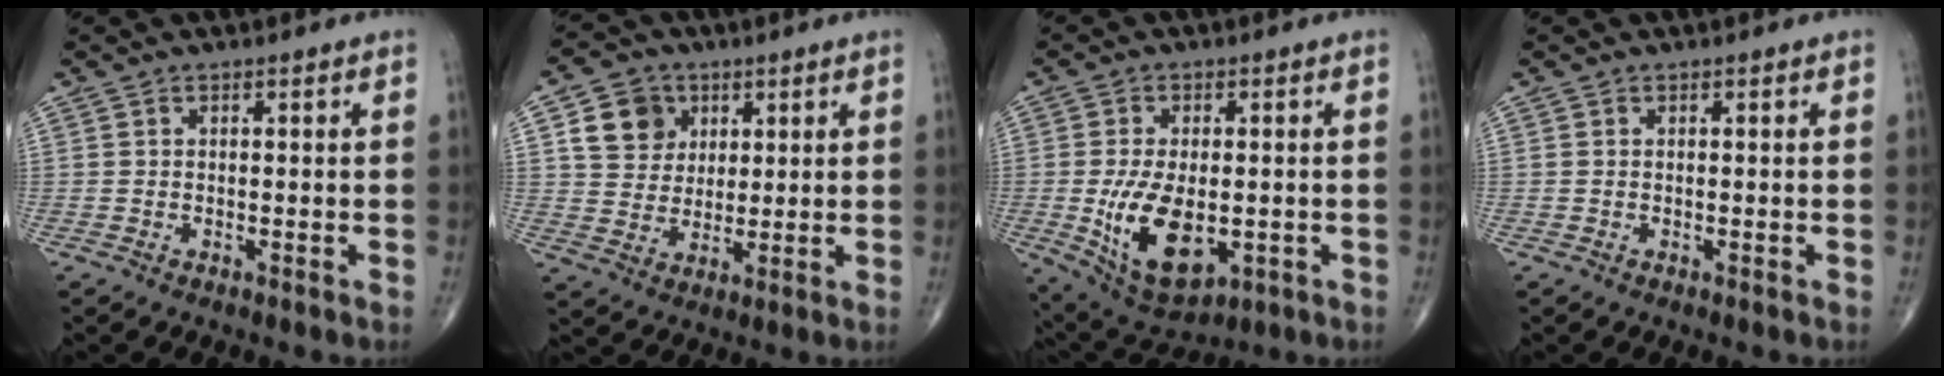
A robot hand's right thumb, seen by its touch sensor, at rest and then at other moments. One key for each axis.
{"total": 9.1, "fx": 3.4, "fy": 7.8, "fz": 3.4, "tx": -0.027, "ty": -0.008, "tz": 0.063}
{"total": 13.7, "fx": -2.4, "fy": 7.4, "fz": 11.3, "tx": -0.194, "ty": -0.012, "tz": -0.020}
{"total": 0.0}